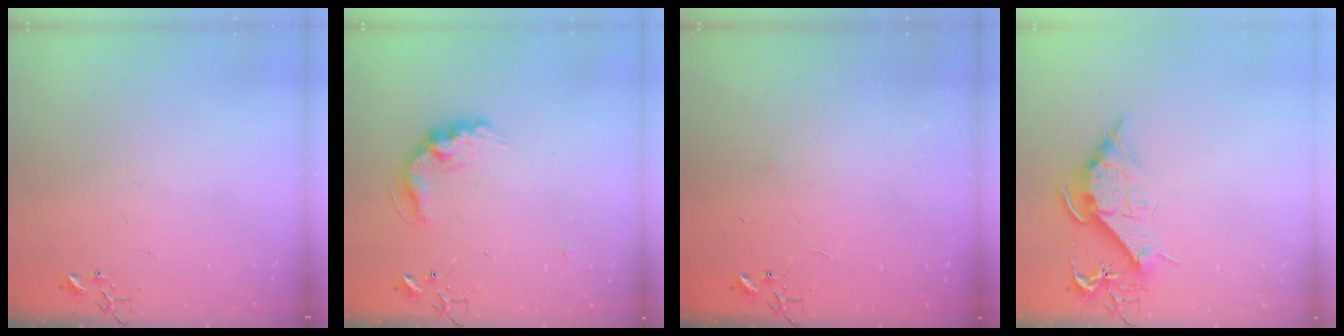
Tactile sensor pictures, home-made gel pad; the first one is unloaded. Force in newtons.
{"total": 12.7, "press": 12.7, "slide": 0.6}
{"total": 2.1, "press": 2.1, "slide": 0.4}
{"total": 10.9, "press": 10.9, "slide": 1.1}